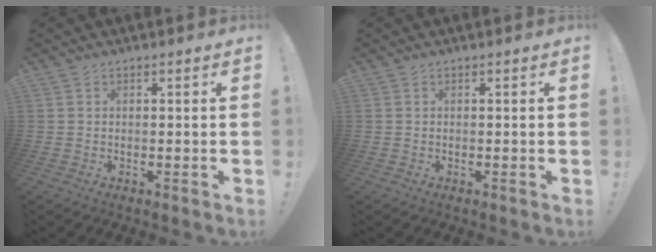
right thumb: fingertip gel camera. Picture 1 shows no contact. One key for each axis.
{"total": 0.0}